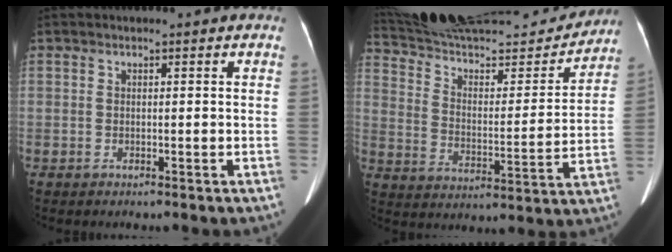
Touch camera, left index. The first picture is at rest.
{"total": 27.5, "force": [25.5, 3.9, 9.6], "torque": [-0.169, -0.031, 0.372]}